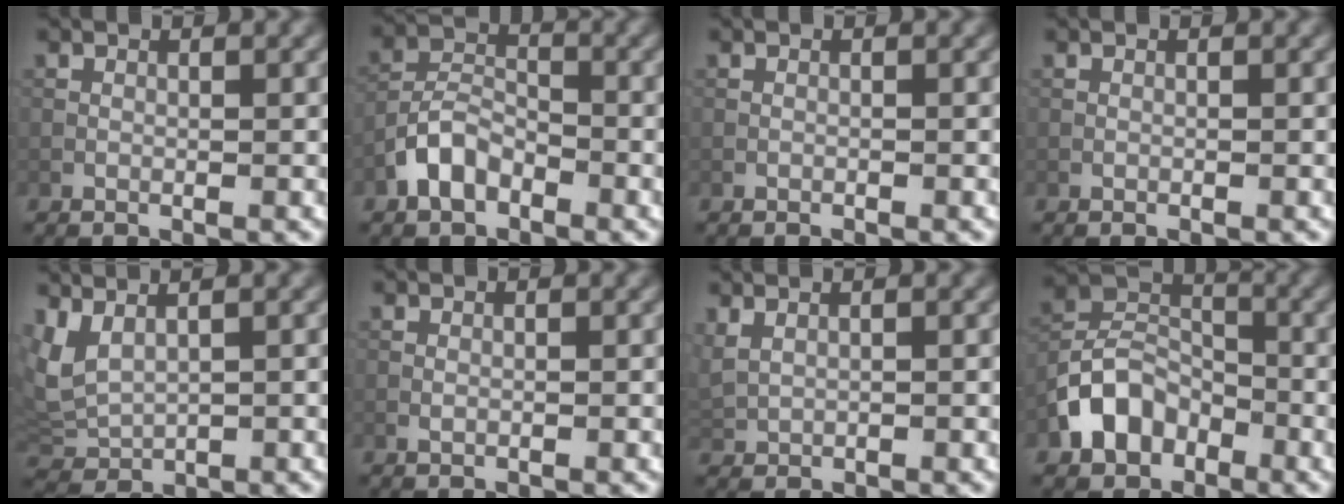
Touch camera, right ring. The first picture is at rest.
{"total": 3.6, "force": [-1.9, 2.3, 2.0], "torque": [-0.038, 0.012, -0.046]}
{"total": 0.0}
{"total": 0.0}
{"total": 4.0, "force": [2.2, 1.9, 2.8], "torque": [-0.079, 0.003, 0.049]}
{"total": 0.6, "force": [0.4, 0.2, 0.3], "torque": [-0.008, 0.003, 0.008]}
{"total": 2.2, "force": [1.8, 0.8, 1.0], "torque": [-0.026, -0.001, 0.041]}
{"total": 5.6, "force": [-2.6, 4.2, 2.7], "torque": [-0.048, 0.007, -0.063]}